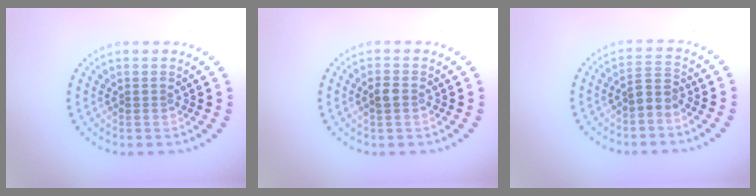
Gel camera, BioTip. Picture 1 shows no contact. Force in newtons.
{"total": 1.3, "press": 1.3, "slide": 0.1}
{"total": 1.9, "press": 1.6, "slide": 1.1}